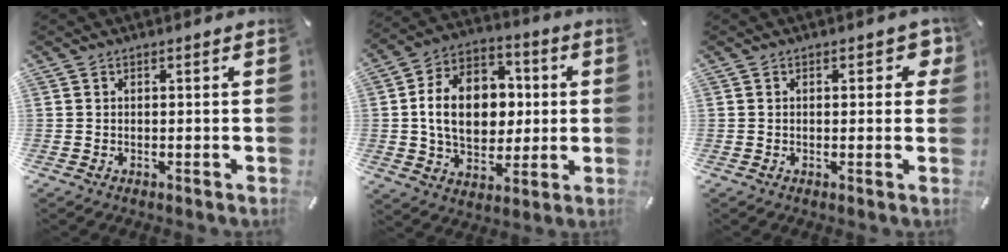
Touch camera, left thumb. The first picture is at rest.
{"total": 16.0, "force": [0.2, 12.1, 10.5], "torque": [-0.201, 0.014, 0.005]}
{"total": 4.2, "force": [0.9, 2.2, 3.4], "torque": [-0.046, 0.002, 0.009]}